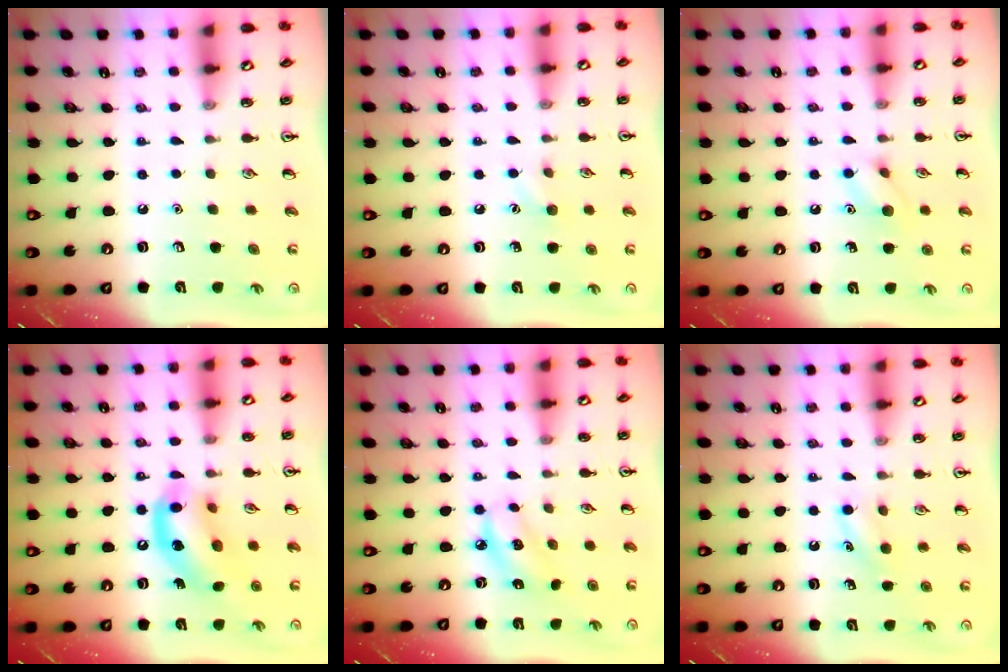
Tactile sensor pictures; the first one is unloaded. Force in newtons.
{"total": 5.0, "press": 4.8, "slide": 1.4}
{"total": 7.8, "press": 7.7, "slide": 0.9}
{"total": 13.5, "press": 13.2, "slide": 3.0}
{"total": 6.5, "press": 6.4, "slide": 1.3}
{"total": 6.0, "press": 5.7, "slide": 1.8}